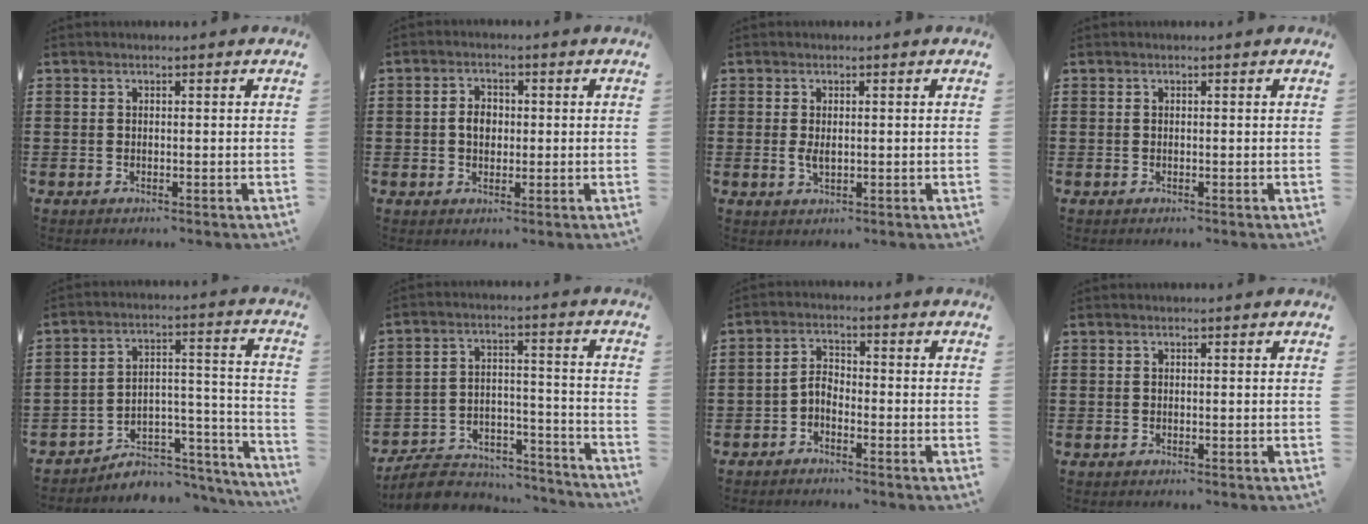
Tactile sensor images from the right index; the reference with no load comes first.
{"total": 3.0, "force": [0.0, 2.2, 2.0], "torque": [-0.044, 0.008, -0.003]}
{"total": 2.1, "force": [0.0, 1.0, 1.8], "torque": [-0.037, 0.002, 0.000]}
{"total": 0.0}
{"total": 5.1, "force": [-4.1, 2.8, 1.1], "torque": [-0.025, 0.006, -0.079]}
{"total": 7.7, "force": [-7.1, 2.5, 1.9], "torque": [-0.036, 0.020, -0.136]}
{"total": 2.7, "force": [-1.8, 1.3, 1.4], "torque": [-0.038, 0.007, -0.041]}
{"total": 0.0}